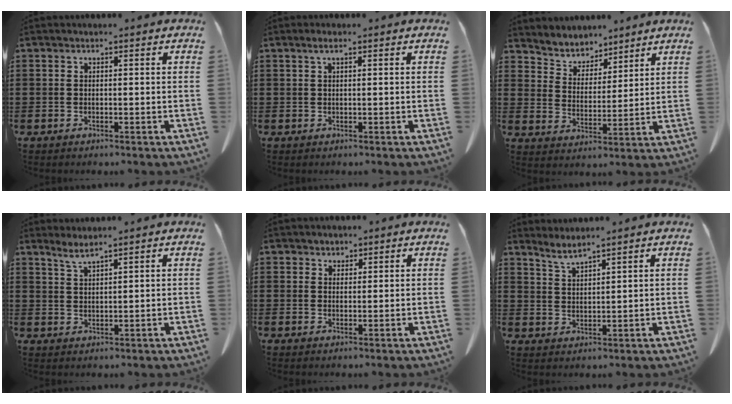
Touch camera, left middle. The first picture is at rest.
{"total": 1.2, "force": [0.6, 0.1, 1.1], "torque": [-0.023, 0.001, 0.011]}
{"total": 4.5, "force": [4.1, 1.6, -0.3], "torque": [-0.020, -0.027, 0.073]}
{"total": 2.5, "force": [2.2, -0.1, 1.3], "torque": [-0.031, -0.002, 0.042]}
{"total": 1.6, "force": [1.4, 0.7, 0.0], "torque": [-0.003, 0.002, 0.030]}
{"total": 3.0, "force": [2.7, -0.2, 1.2], "torque": [-0.033, -0.008, 0.051]}